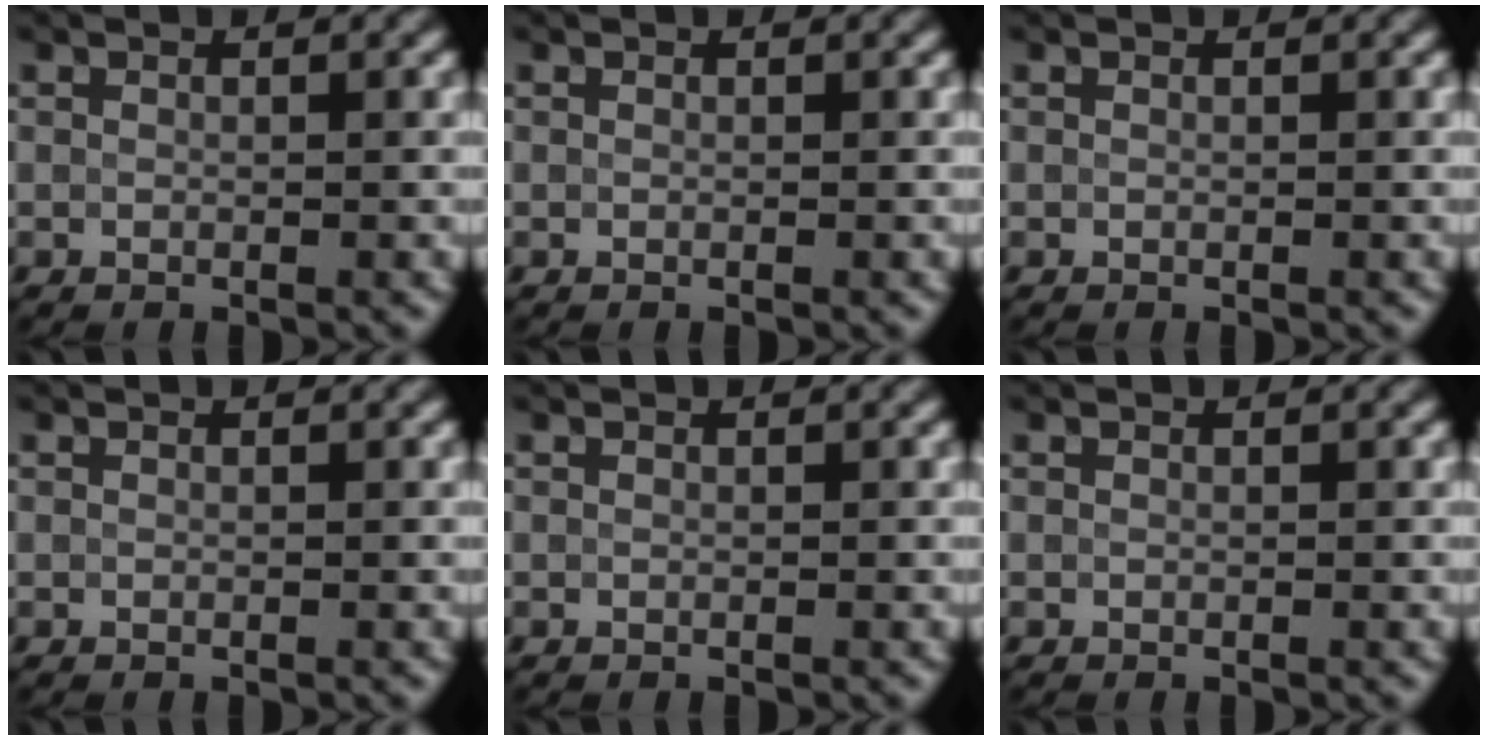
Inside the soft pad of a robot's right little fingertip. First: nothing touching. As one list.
[{"total": 0.0}, {"total": 0.0}, {"total": 0.0}, {"total": 0.0}, {"total": 0.0}]